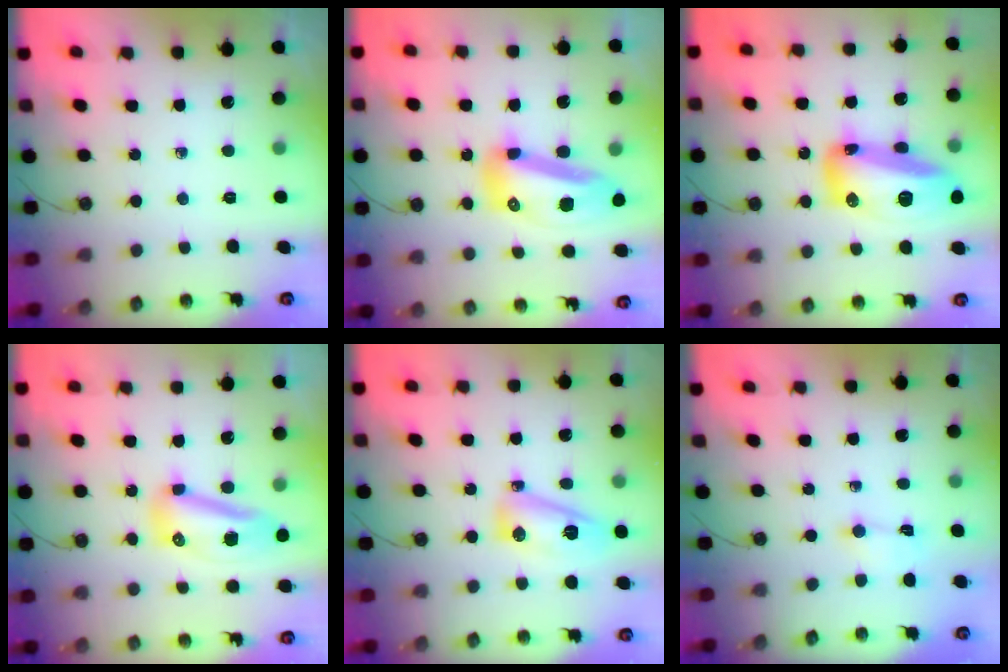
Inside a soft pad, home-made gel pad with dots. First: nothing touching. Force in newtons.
{"total": 16.1, "press": 16.0, "slide": 1.7}
{"total": 19.2, "press": 19.0, "slide": 2.6}
{"total": 20.4, "press": 15.1, "slide": 13.7}
{"total": 10.2, "press": 10.2, "slide": 0.7}
{"total": 1.2, "press": 1.0, "slide": 0.6}